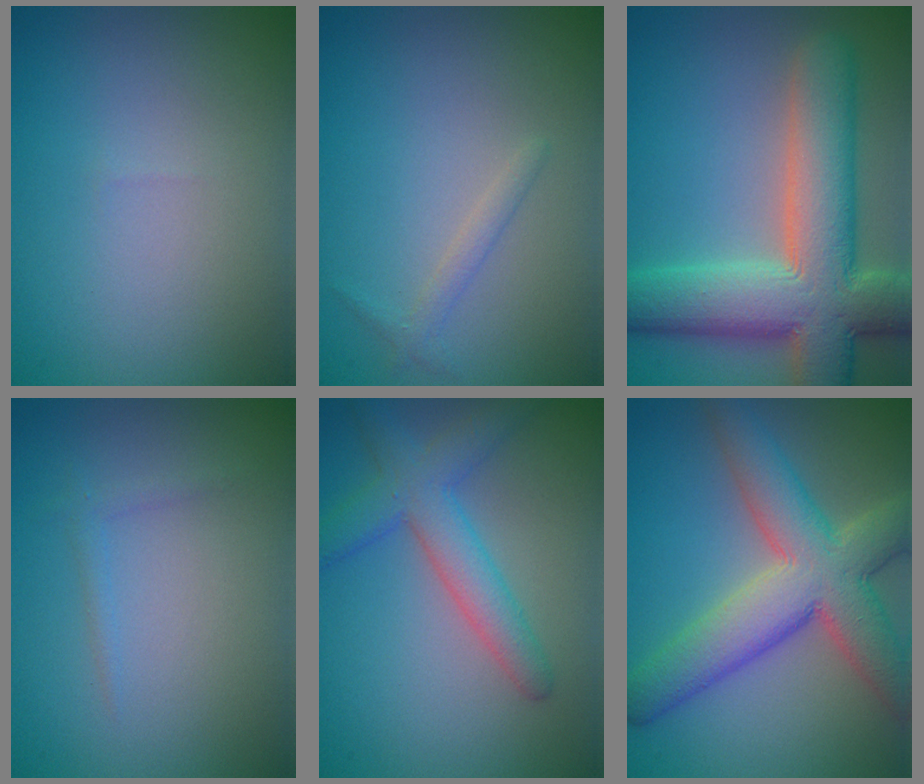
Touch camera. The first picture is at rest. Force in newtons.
{"total": 1.1, "press": 1.1, "slide": 0.1}
{"total": 10.9, "press": 10.9, "slide": 1.1}
{"total": 0.8, "press": 0.8, "slide": 0.0}
{"total": 4.5, "press": 4.5, "slide": 0.2}
{"total": 9.1, "press": 9.1, "slide": 0.7}